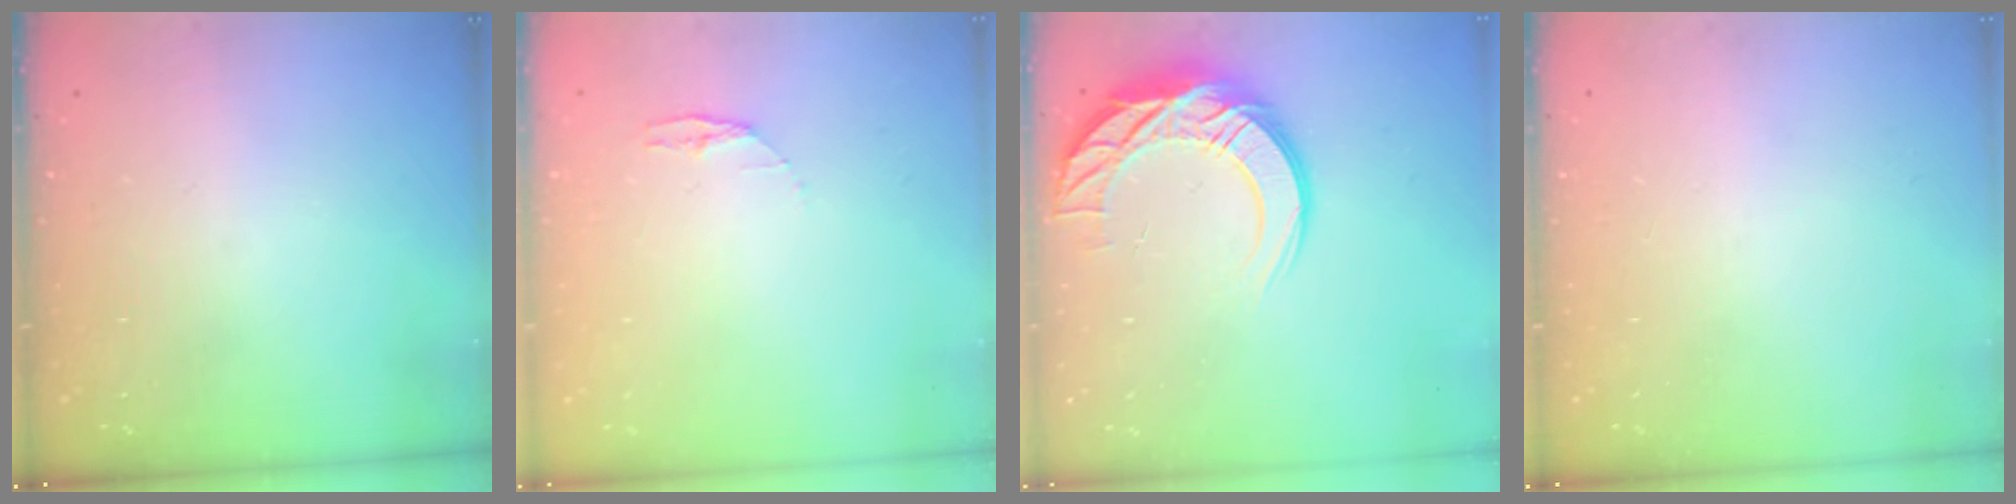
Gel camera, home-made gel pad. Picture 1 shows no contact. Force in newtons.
{"total": 3.4, "press": 3.4, "slide": 0.4}
{"total": 14.6, "press": 14.6, "slide": 1.0}
{"total": 0.0}